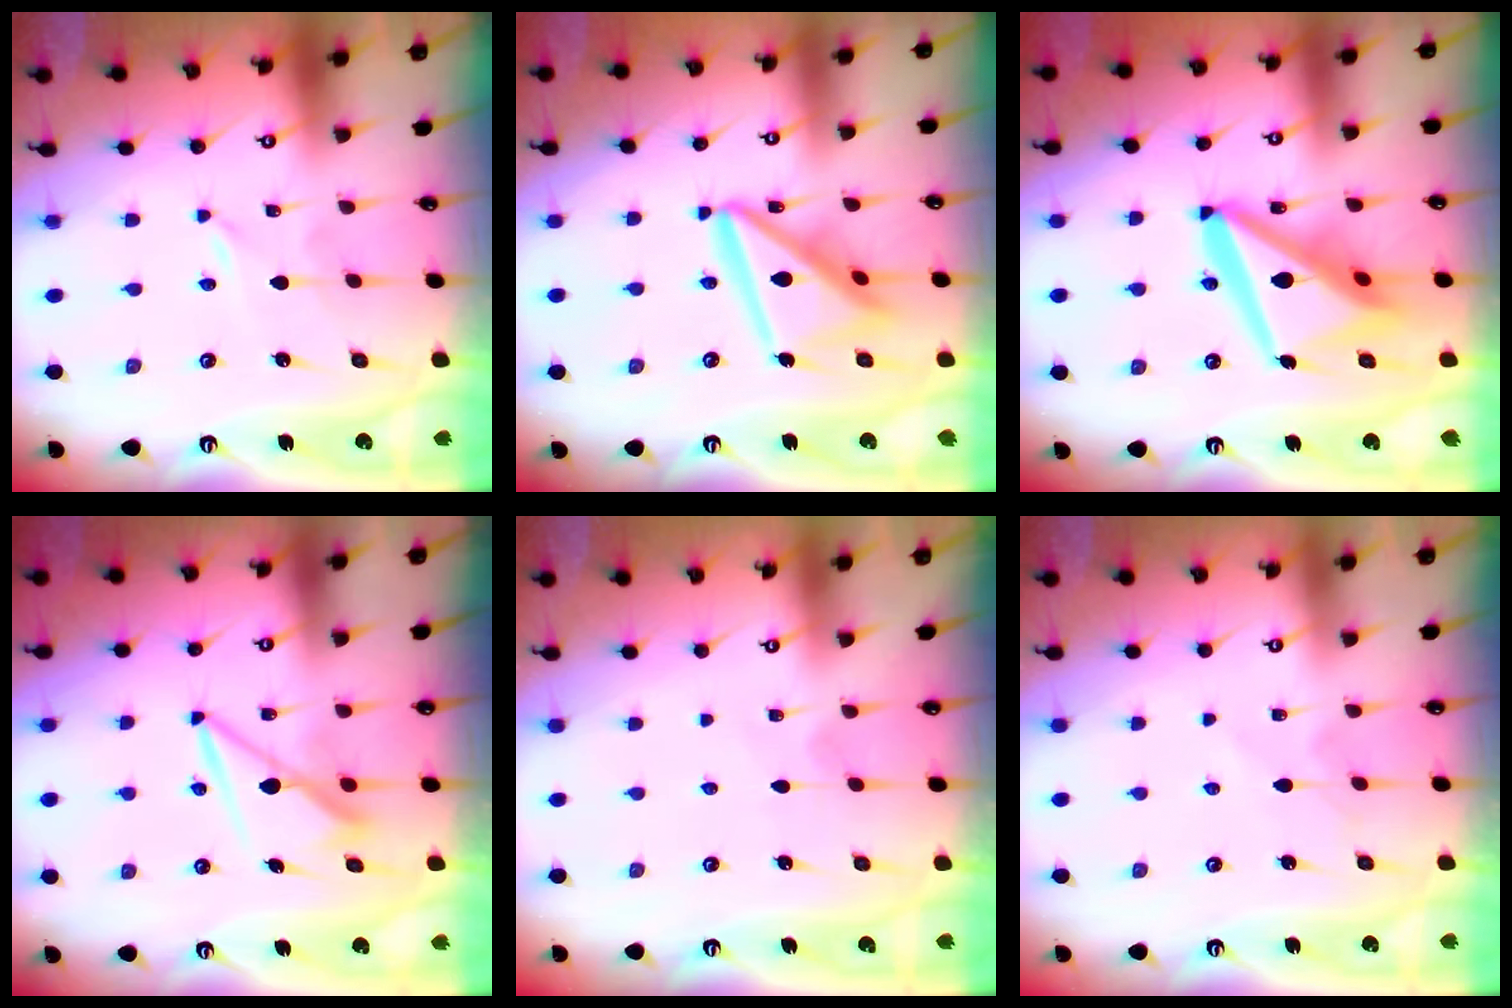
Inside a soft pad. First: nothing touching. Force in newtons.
{"total": 15.9, "press": 15.8, "slide": 1.8}
{"total": 17.9, "press": 17.7, "slide": 2.1}
{"total": 8.0, "press": 7.9, "slide": 0.6}
{"total": 2.6, "press": 2.6, "slide": 0.3}
{"total": 4.7, "press": 4.6, "slide": 0.5}